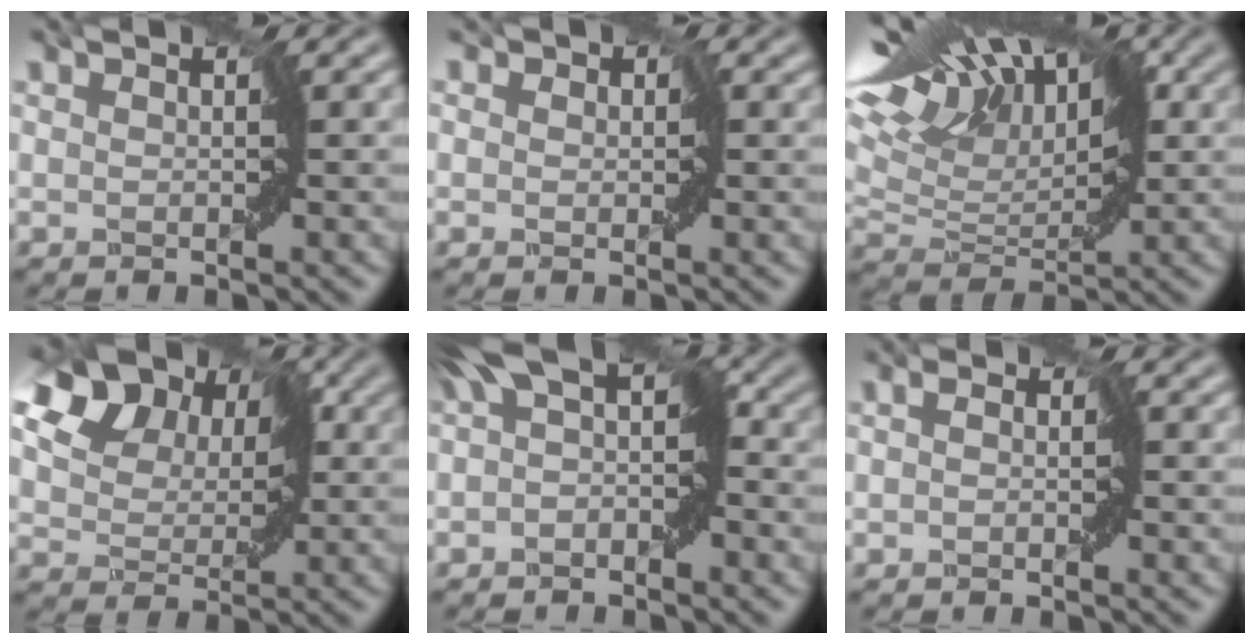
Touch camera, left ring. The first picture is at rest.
{"total": 0.7, "force": [-0.1, 0.6, -0.2], "torque": [0.011, -0.003, -0.001]}
{"total": 11.3, "force": [6.8, 5.3, 7.3], "torque": [-0.131, 0.031, 0.110]}
{"total": 12.3, "force": [5.9, 8.7, 6.5], "torque": [-0.106, 0.034, 0.108]}
{"total": 4.4, "force": [0.4, 2.0, 3.8], "torque": [-0.049, 0.013, -0.004]}
{"total": 0.6, "force": [-0.5, 0.2, 0.0], "torque": [0.002, -0.002, -0.007]}